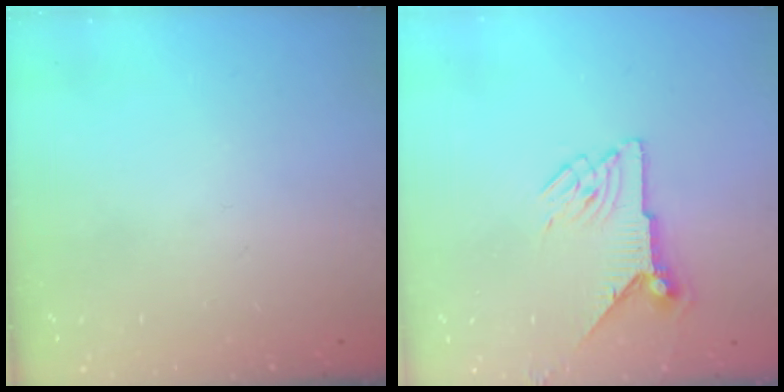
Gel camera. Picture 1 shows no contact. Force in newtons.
{"total": 9.5, "press": 9.5, "slide": 0.5}